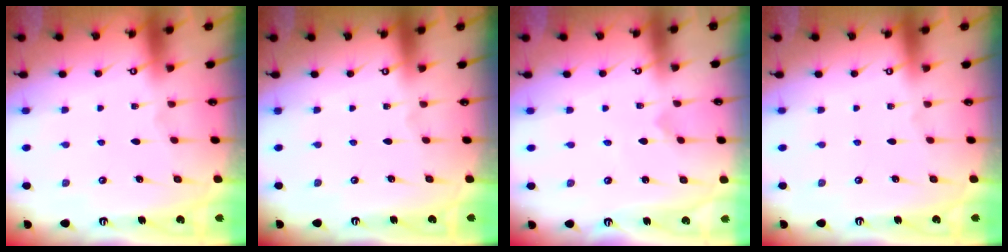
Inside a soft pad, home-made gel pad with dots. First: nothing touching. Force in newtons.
{"total": 0.0}
{"total": 0.0}
{"total": 0.0}